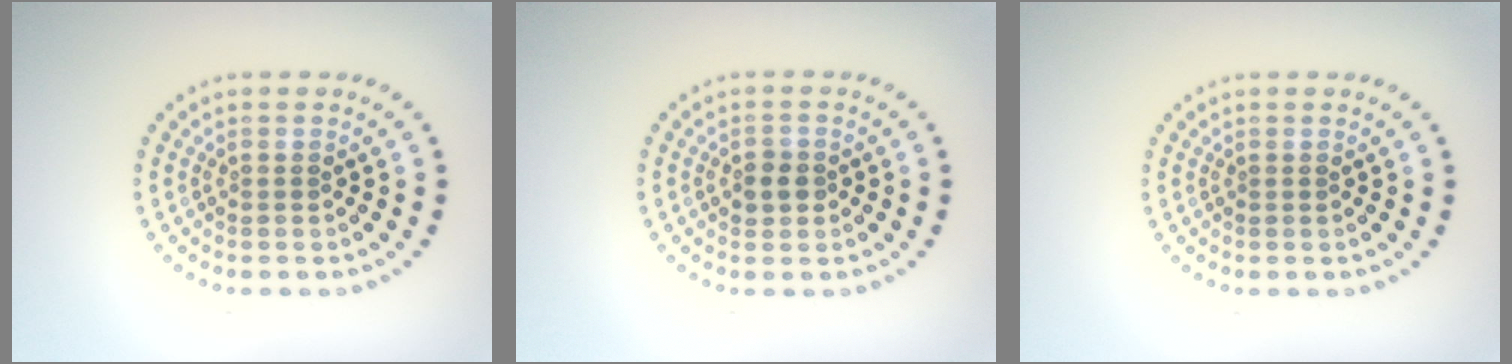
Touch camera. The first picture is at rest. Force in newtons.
{"total": 1.8, "press": 1.7, "slide": 0.5}
{"total": 0.0}